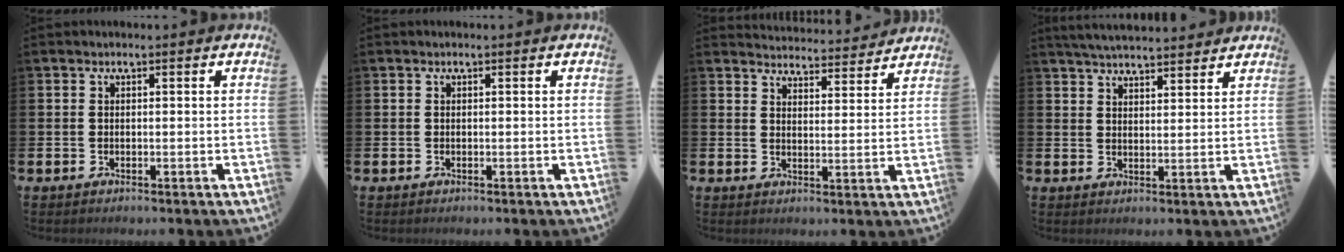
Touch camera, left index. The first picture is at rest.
{"total": 0.0}
{"total": 4.1, "force": [4.1, 0.5, -0.1], "torque": [-0.010, -0.035, 0.071]}
{"total": 4.4, "force": [4.3, 0.3, 0.6], "torque": [-0.021, -0.020, 0.079]}